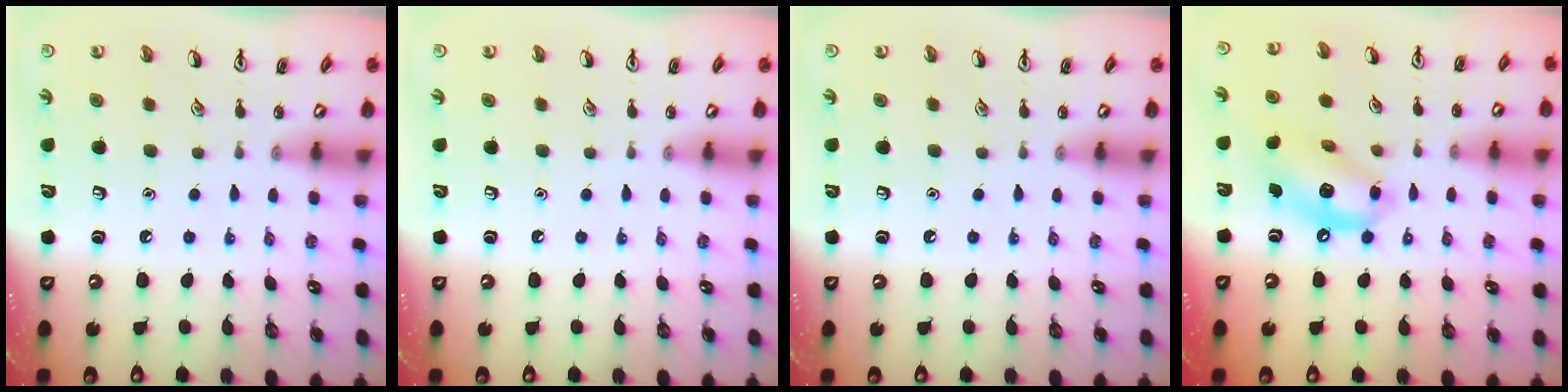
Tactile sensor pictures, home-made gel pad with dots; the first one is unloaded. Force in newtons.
{"total": 0.0}
{"total": 0.0}
{"total": 13.1, "press": 12.7, "slide": 3.3}